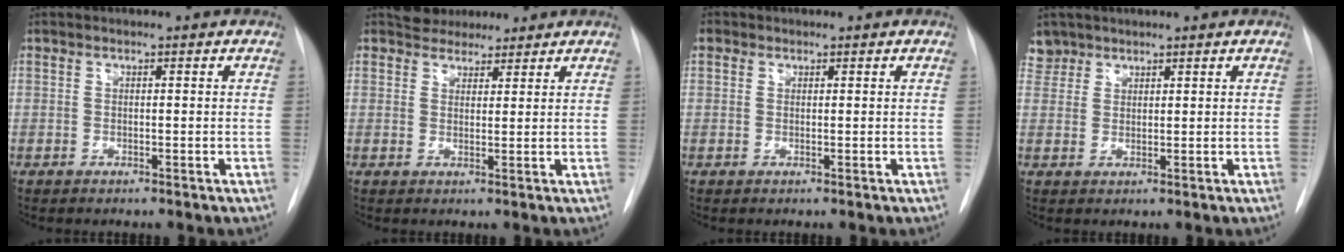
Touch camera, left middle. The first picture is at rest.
{"total": 4.2, "force": [3.7, 1.8, 0.7], "torque": [-0.008, 0.012, 0.059]}
{"total": 1.0, "force": [0.5, 0.9, 0.1], "torque": [0.007, 0.004, 0.004]}
{"total": 2.8, "force": [2.3, 1.5, -0.5], "torque": [0.012, 0.006, 0.044]}